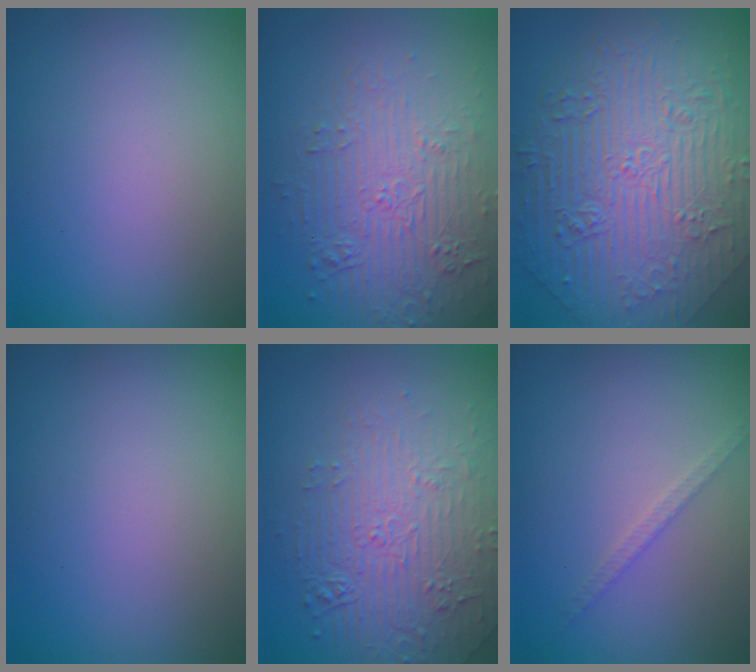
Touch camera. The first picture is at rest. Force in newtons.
{"total": 4.9, "press": 4.2, "slide": 2.4}
{"total": 10.1, "press": 7.6, "slide": 6.6}
{"total": 0.0}
{"total": 4.4, "press": 4.1, "slide": 1.5}
{"total": 1.3, "press": 1.3, "slide": 0.2}